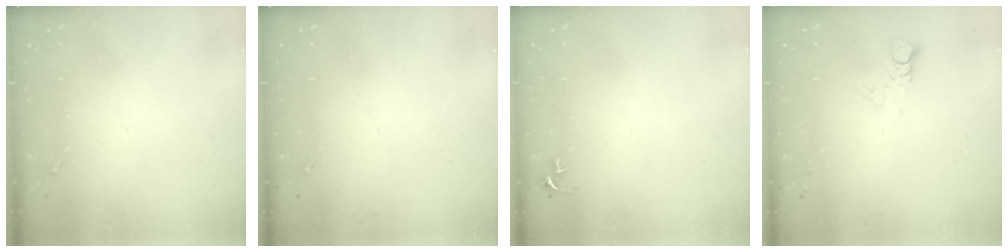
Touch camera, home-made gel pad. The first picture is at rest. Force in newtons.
{"total": 0.0}
{"total": 2.7, "press": 2.7, "slide": 0.3}
{"total": 2.9, "press": 2.9, "slide": 0.2}